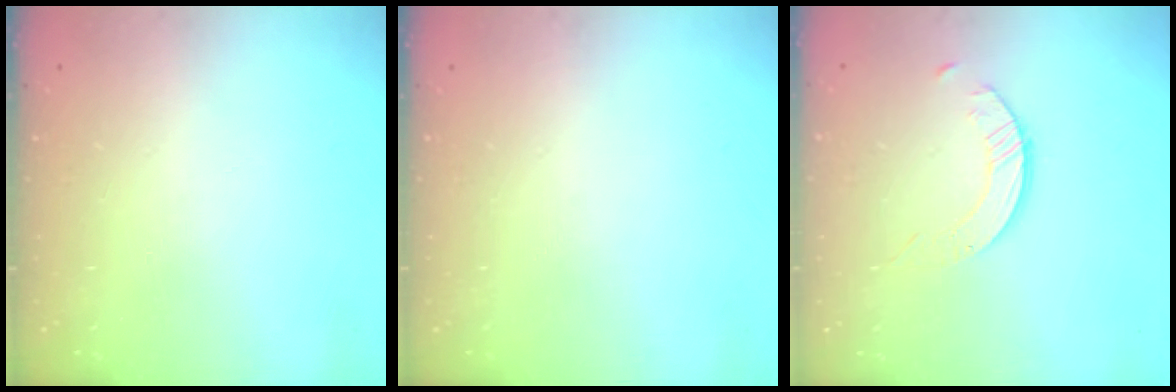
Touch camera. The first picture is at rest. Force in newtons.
{"total": 0.0}
{"total": 3.0, "press": 3.0, "slide": 0.2}